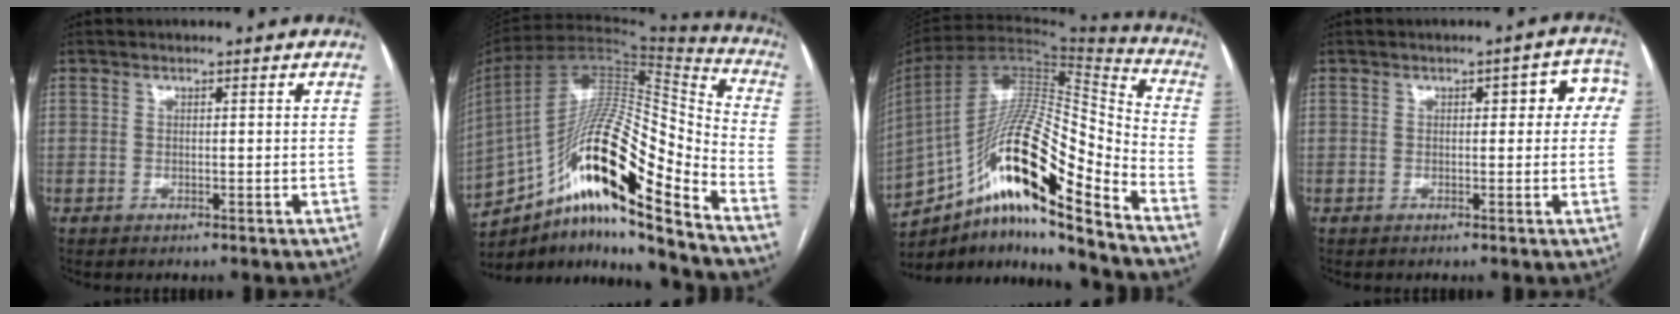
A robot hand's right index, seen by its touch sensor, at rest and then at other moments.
{"total": 23.9, "force": [-14.3, 3.3, 18.9], "torque": [-0.331, 0.015, -0.249]}
{"total": 22.8, "force": [-14.0, 2.8, 17.8], "torque": [-0.312, 0.014, -0.243]}
{"total": 4.7, "force": [0.8, 1.6, 4.3], "torque": [-0.040, 0.019, 0.004]}